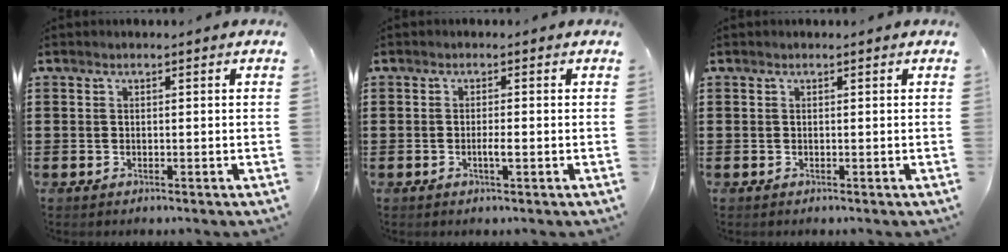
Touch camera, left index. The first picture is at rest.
{"total": 1.7, "force": [-0.4, 0.2, 1.6], "torque": [-0.029, -0.001, -0.007]}
{"total": 0.0}